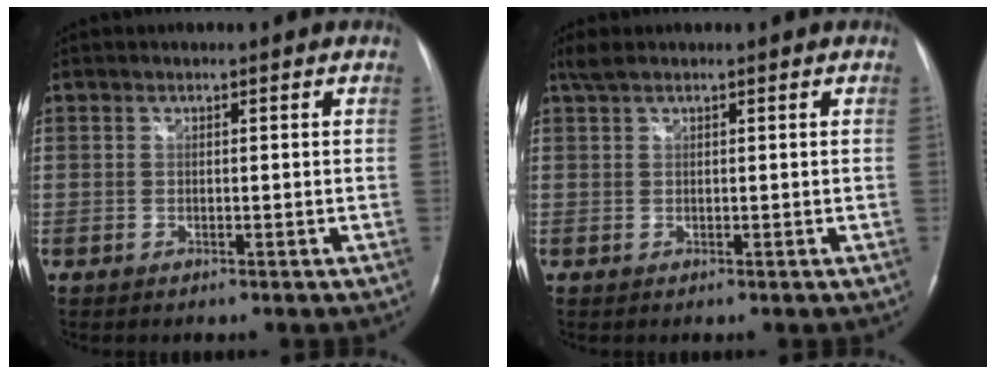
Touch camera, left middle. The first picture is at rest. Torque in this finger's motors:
{"motor_torque": [0.25, -0.11, 0.09, 0.02]}